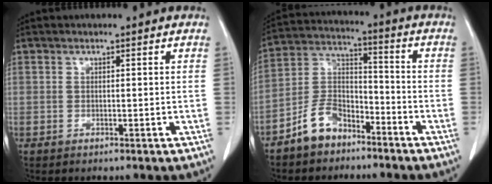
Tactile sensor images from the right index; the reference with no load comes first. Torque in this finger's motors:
{"motor_torque": [-0.17, -0.23, -0.42, -0.17]}